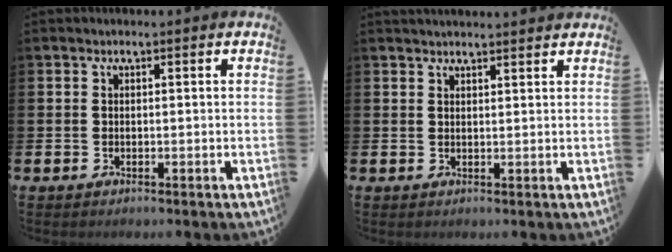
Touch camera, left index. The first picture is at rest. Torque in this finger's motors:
{"motor_torque": [0.34, -1.12, 0.04, 0.00]}